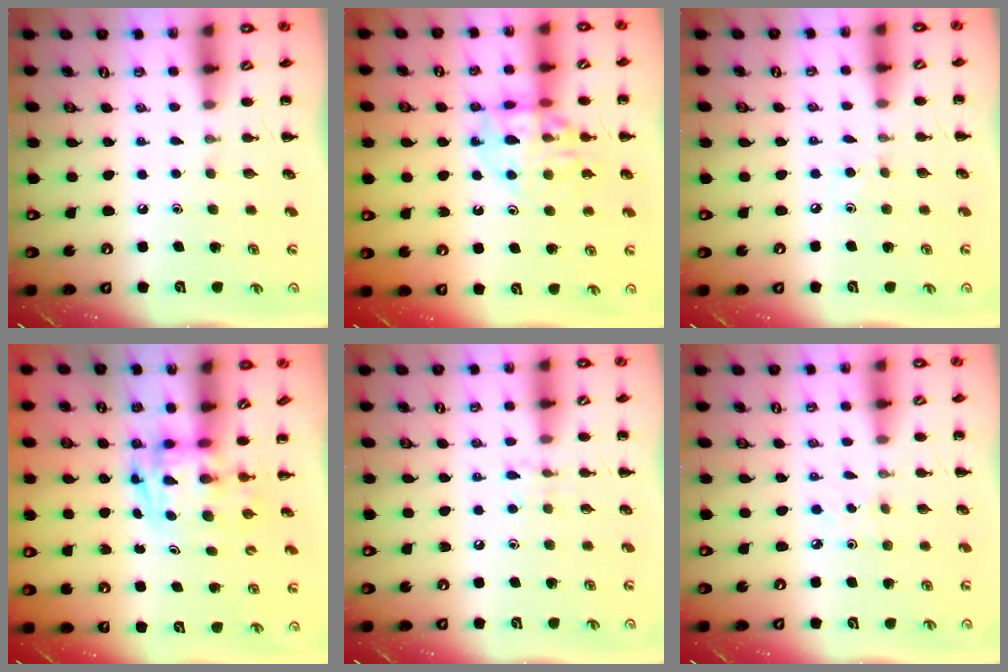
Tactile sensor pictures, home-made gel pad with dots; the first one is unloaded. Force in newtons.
{"total": 13.0, "press": 12.9, "slide": 1.9}
{"total": 2.5, "press": 2.3, "slide": 0.9}
{"total": 2.6, "press": 2.6, "slide": 0.5}
{"total": 5.5, "press": 5.1, "slide": 1.8}
{"total": 1.5, "press": 1.4, "slide": 0.6}